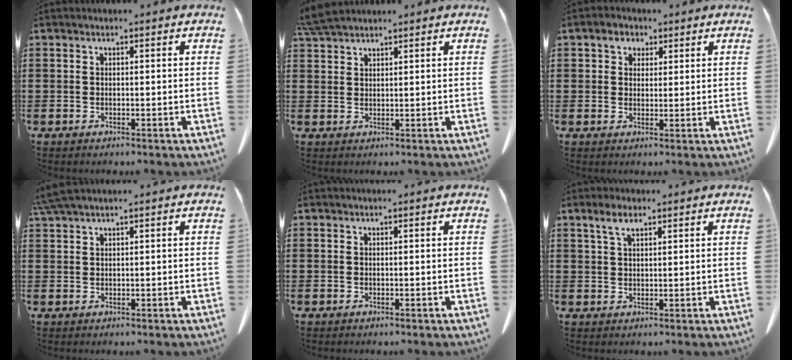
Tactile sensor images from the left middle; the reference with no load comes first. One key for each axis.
{"total": 4.2, "fx": 3.7, "fy": 0.6, "fz": 1.7, "tx": -0.045, "ty": -0.003, "tz": 0.072}
{"total": 2.8, "fx": 1.7, "fy": 2.0, "fz": 0.9, "tx": -0.020, "ty": 0.009, "tz": 0.028}
{"total": 2.7, "fx": 2.2, "fy": 0.1, "fz": 1.7, "tx": -0.038, "ty": 0.001, "tz": 0.042}
{"total": 0.0}
{"total": 3.3, "fx": 2.0, "fy": 1.0, "fz": 2.5, "tx": -0.055, "ty": 0.004, "tz": 0.036}